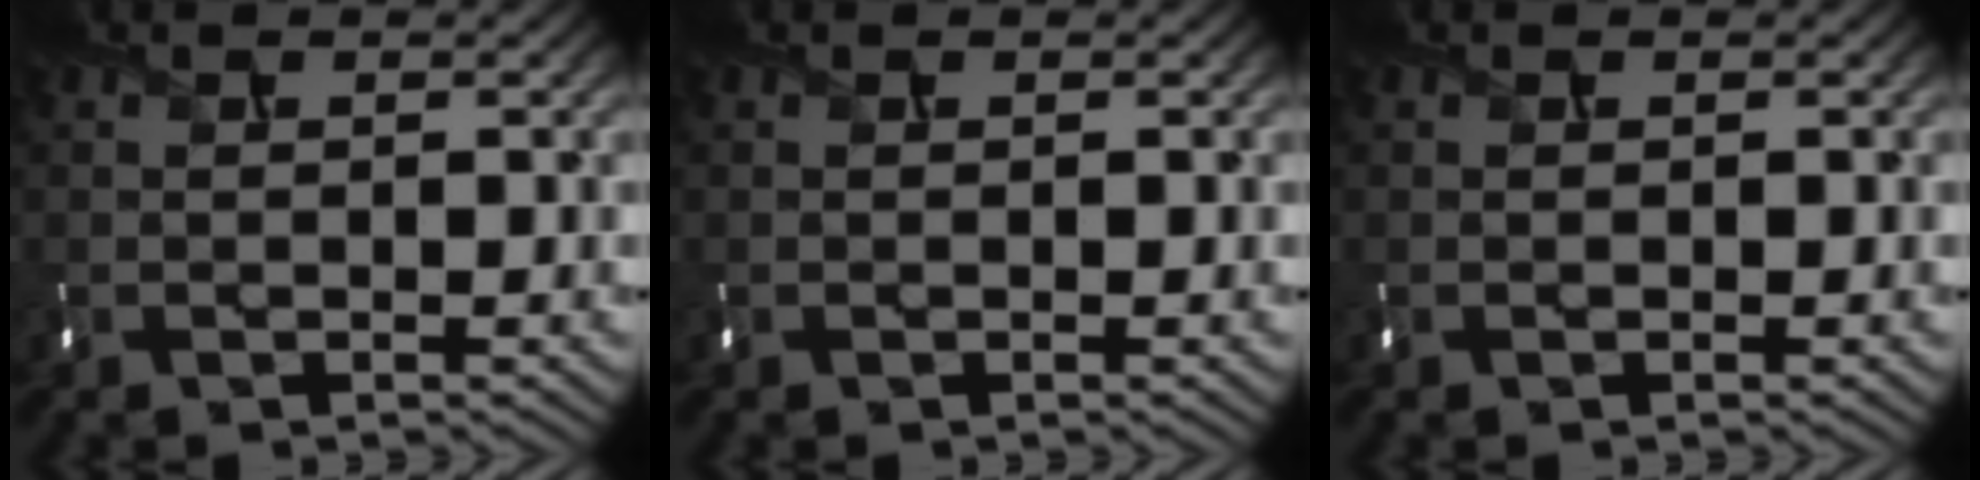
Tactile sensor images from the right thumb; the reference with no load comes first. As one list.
[{"total": 0.0}, {"total": 0.0}]